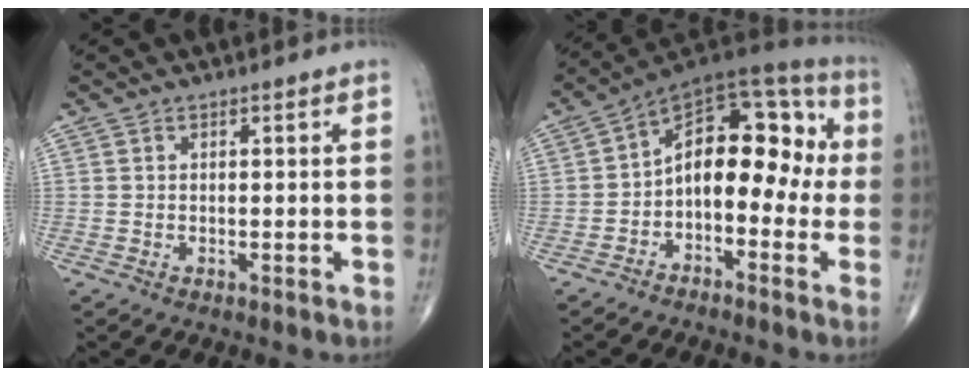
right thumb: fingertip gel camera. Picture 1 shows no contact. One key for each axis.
{"total": 15.8, "fx": -1.3, "fy": 9.3, "fz": 12.7, "tx": -0.142, "ty": 0.058, "tz": -0.038}